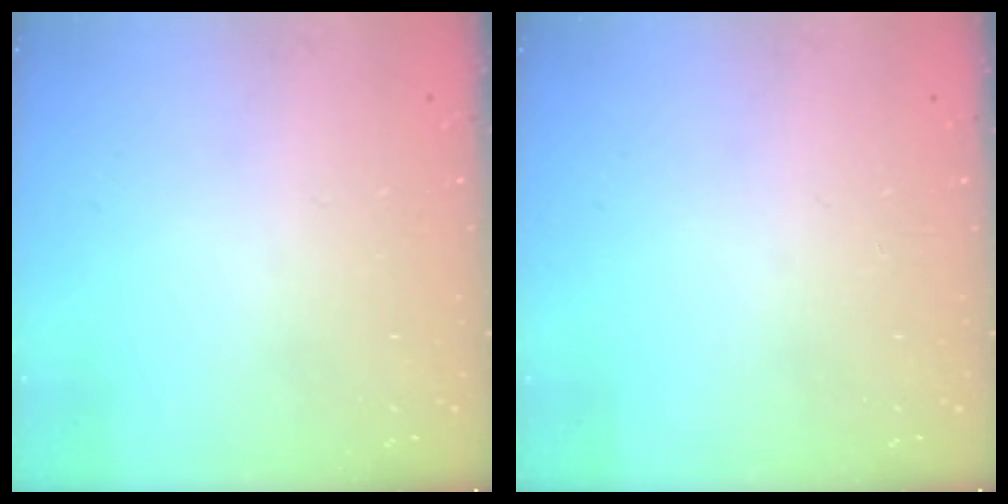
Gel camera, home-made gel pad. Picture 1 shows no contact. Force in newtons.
{"total": 0.0}